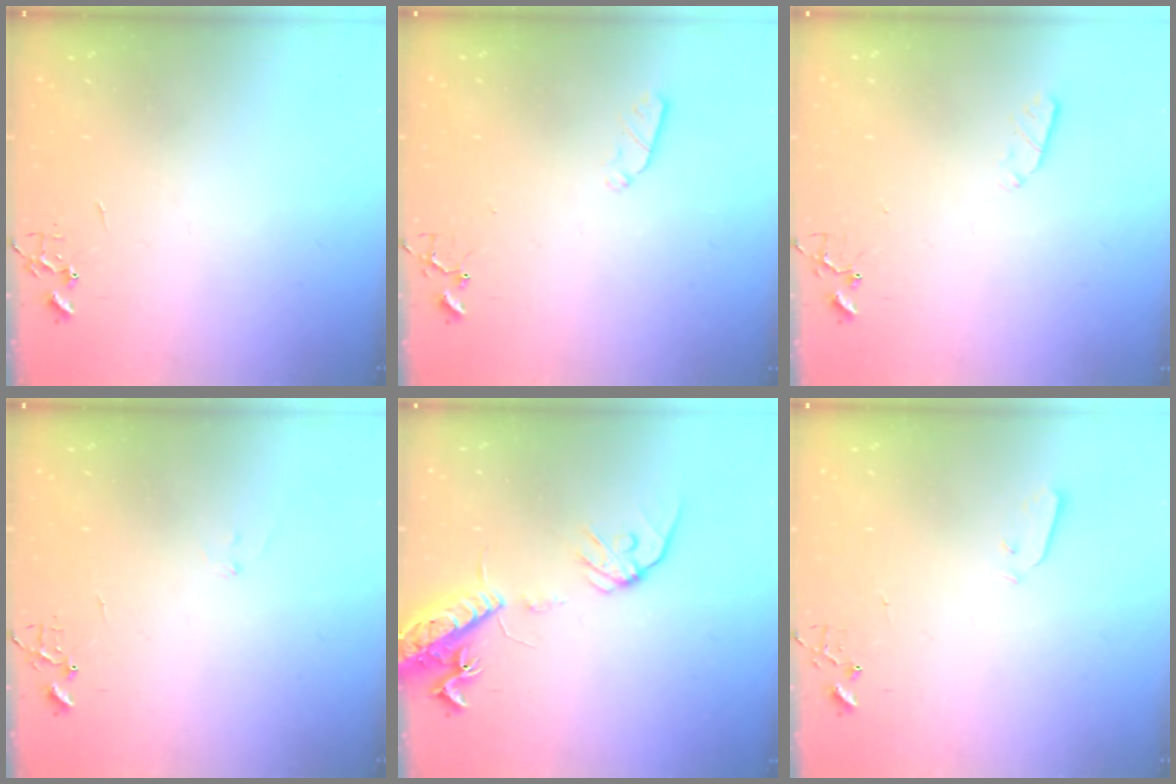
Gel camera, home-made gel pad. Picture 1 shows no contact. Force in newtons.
{"total": 4.5, "press": 4.5, "slide": 0.4}
{"total": 3.2, "press": 3.1, "slide": 0.5}
{"total": 7.0, "press": 7.0, "slide": 0.7}
{"total": 16.4, "press": 16.1, "slide": 3.0}
{"total": 3.0, "press": 3.0, "slide": 0.3}